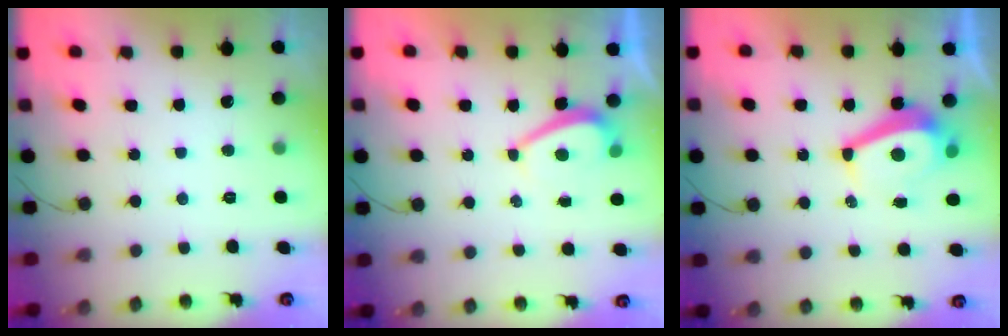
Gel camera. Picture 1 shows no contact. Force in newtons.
{"total": 2.0, "press": 1.9, "slide": 0.6}
{"total": 7.4, "press": 7.4, "slide": 0.3}